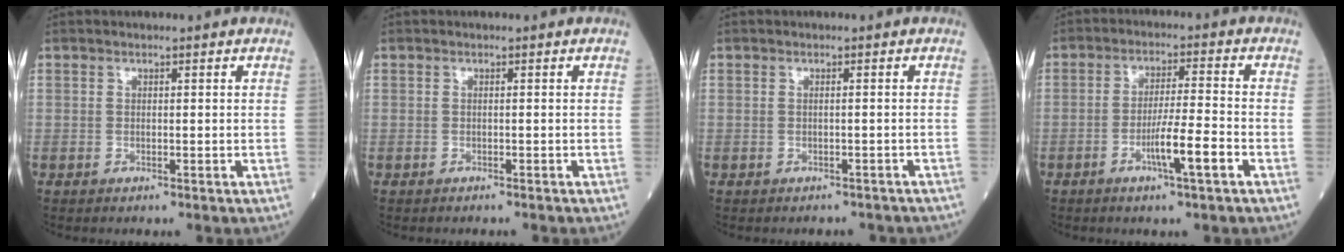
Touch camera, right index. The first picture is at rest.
{"total": 1.1, "force": [-1.1, 0.2, 0.3], "torque": [-0.006, -0.002, -0.015]}
{"total": 4.0, "force": [-3.6, 1.6, 0.9], "torque": [-0.009, -0.002, -0.036]}
{"total": 6.6, "force": [-2.9, -0.2, 5.9], "torque": [-0.105, -0.004, -0.052]}